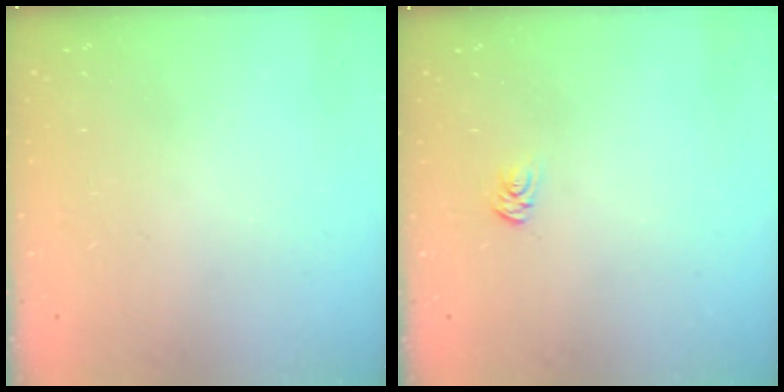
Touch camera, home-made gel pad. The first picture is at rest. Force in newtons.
{"total": 2.6, "press": 2.6, "slide": 0.3}